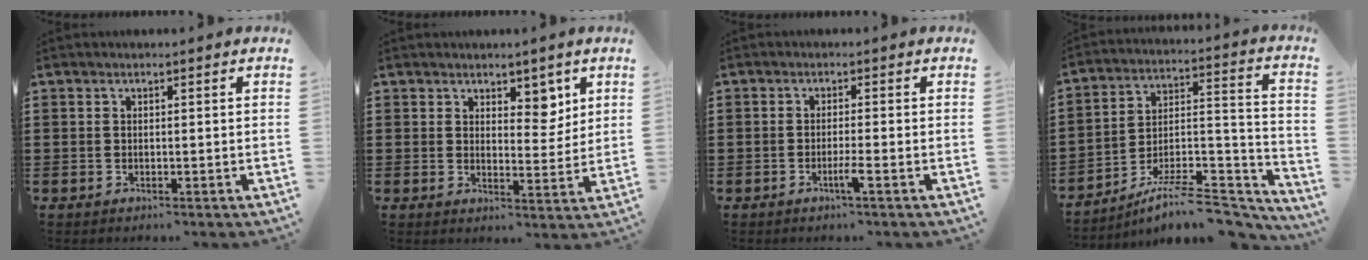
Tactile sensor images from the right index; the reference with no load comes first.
{"total": 4.5, "force": [3.3, 2.7, 1.6], "torque": [-0.021, -0.007, 0.054]}
{"total": 2.4, "force": [-1.4, -0.2, 2.0], "torque": [-0.032, -0.004, -0.026]}
{"total": 9.3, "force": [-7.4, 2.0, 5.2], "torque": [-0.083, 0.012, -0.143]}